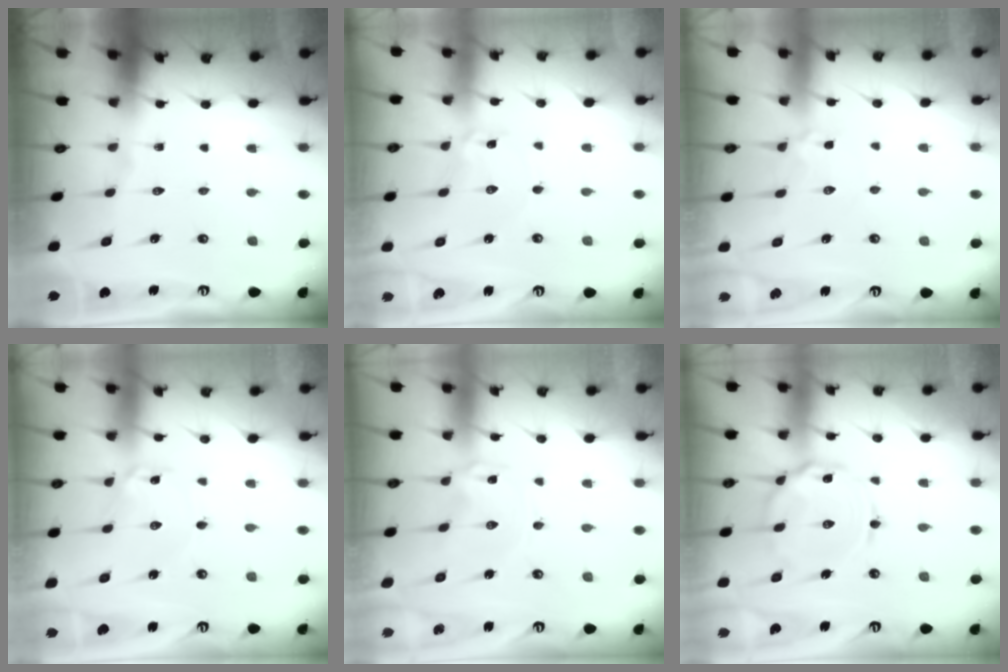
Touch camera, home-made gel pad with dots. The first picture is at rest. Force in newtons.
{"total": 1.2, "press": 1.2, "slide": 0.0}
{"total": 3.8, "press": 3.7, "slide": 0.7}
{"total": 1.7, "press": 1.7, "slide": 0.1}
{"total": 0.0}
{"total": 10.0, "press": 10.0, "slide": 0.7}